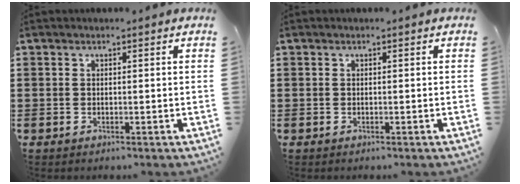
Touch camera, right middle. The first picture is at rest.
{"total": 0.0}